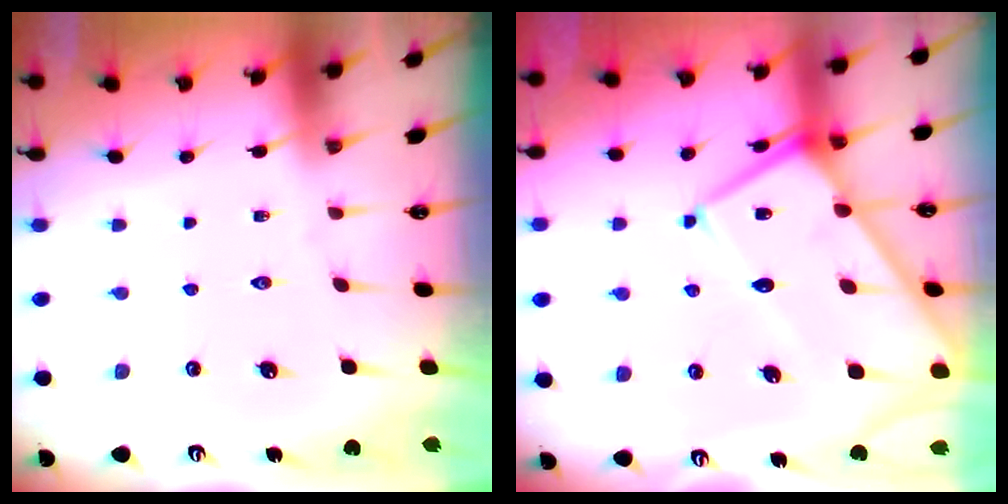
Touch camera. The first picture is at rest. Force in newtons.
{"total": 16.1, "press": 16.1, "slide": 1.5}